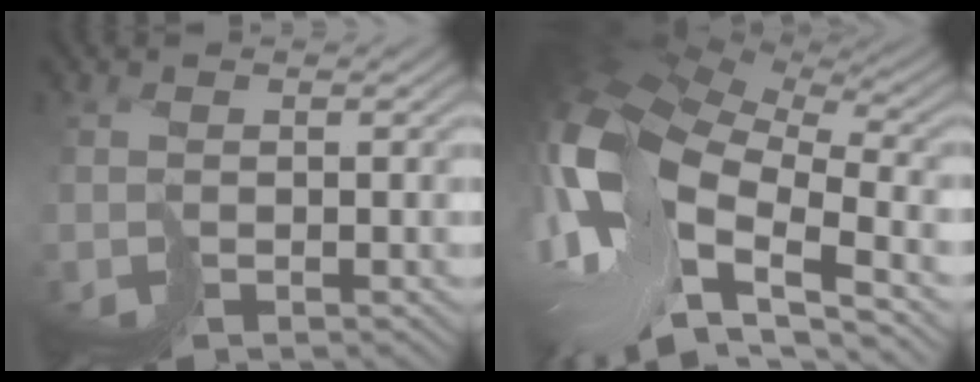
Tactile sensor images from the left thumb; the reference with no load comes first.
{"total": 15.8, "force": [-4.3, 8.7, 12.4], "torque": [-0.300, -0.021, -0.069]}